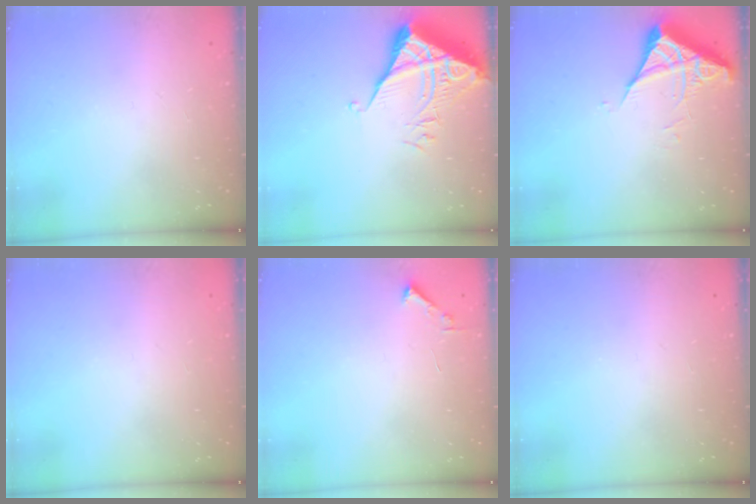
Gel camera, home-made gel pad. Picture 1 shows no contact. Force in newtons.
{"total": 6.1, "press": 6.0, "slide": 0.7}
{"total": 5.4, "press": 5.3, "slide": 0.6}
{"total": 0.0}
{"total": 1.7, "press": 1.7, "slide": 0.2}
{"total": 0.0}